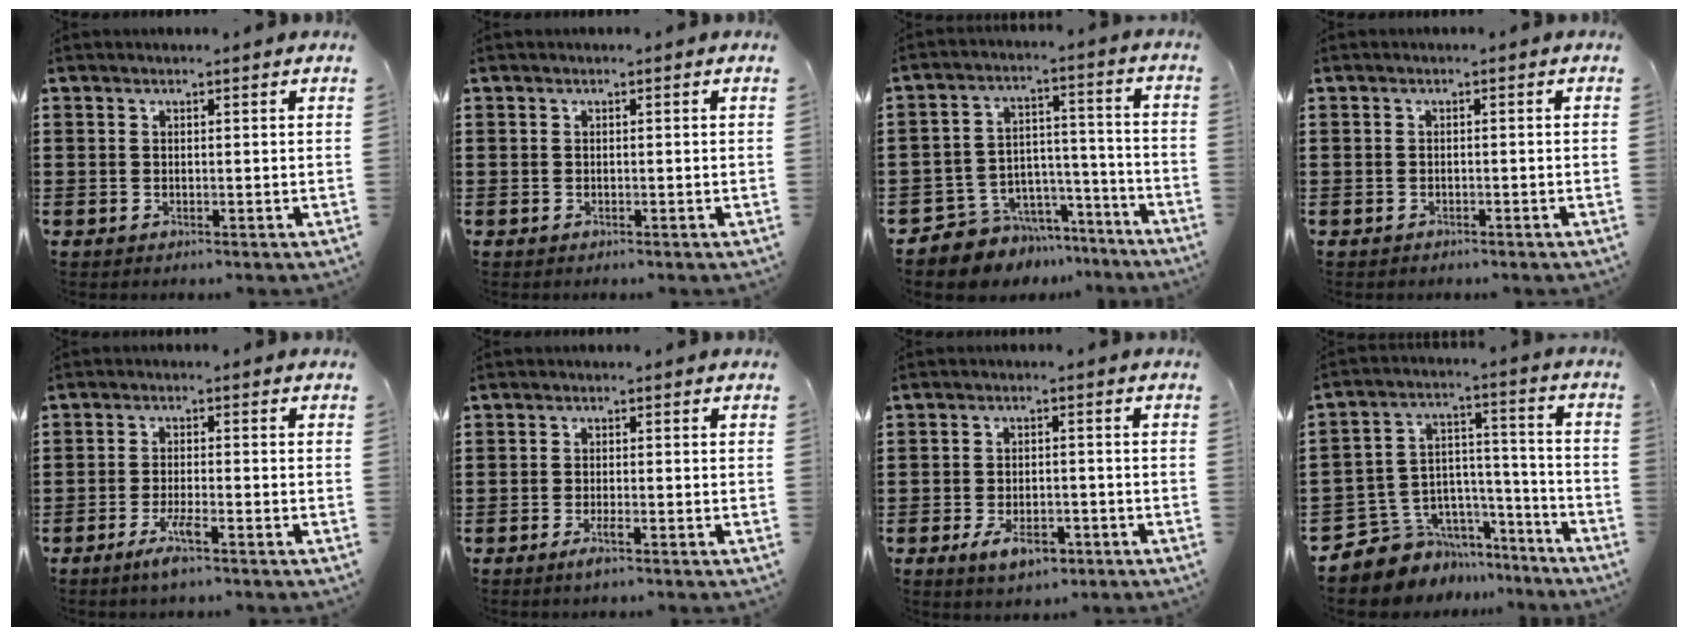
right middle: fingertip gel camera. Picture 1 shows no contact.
{"total": 0.0}
{"total": 6.9, "force": [-6.2, 3.0, -0.4], "torque": [0.004, 0.017, -0.119]}
{"total": 0.8, "force": [-0.7, 0.4, 0.0], "torque": [0.000, 0.002, -0.016]}
{"total": 3.8, "force": [-2.3, 0.3, 3.0], "torque": [-0.062, -0.006, -0.044]}
{"total": 1.9, "force": [-1.1, 0.1, 1.5], "torque": [-0.033, -0.005, -0.021]}
{"total": 4.6, "force": [-2.9, 2.2, 2.8], "torque": [-0.057, 0.003, -0.057]}
{"total": 7.6, "force": [-5.8, 4.9, 0.2], "torque": [-0.030, 0.002, -0.108]}